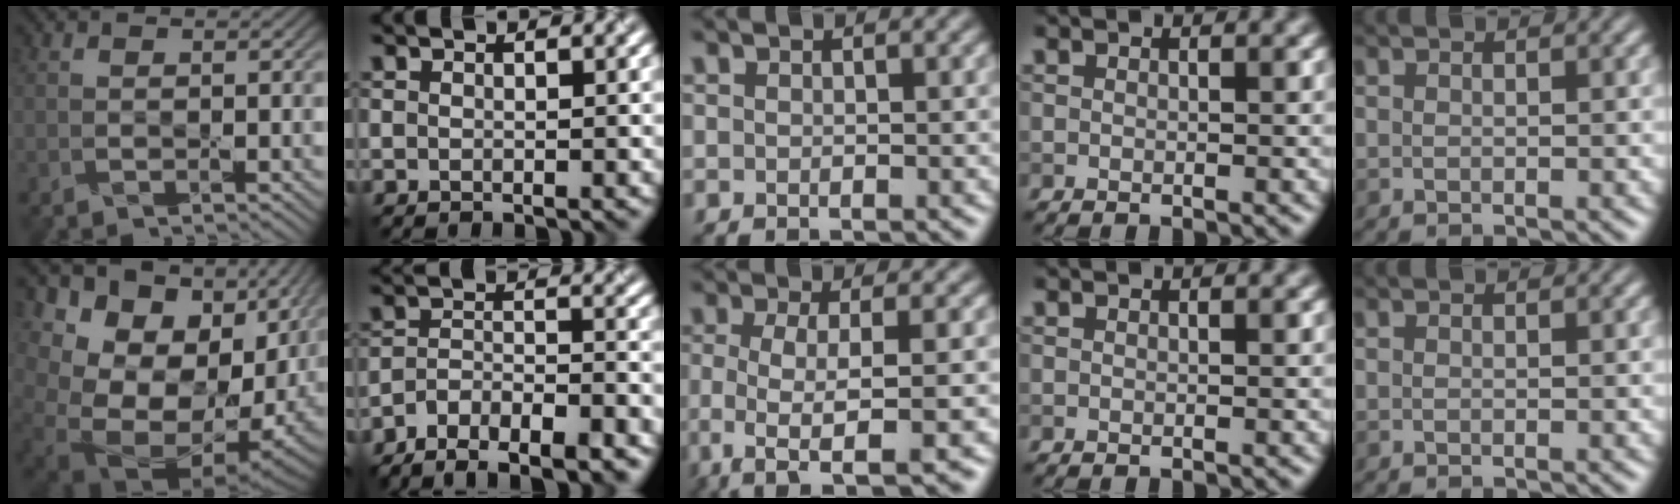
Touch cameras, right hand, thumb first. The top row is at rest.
{"thumb": {"total": 20.8, "force": [-0.6, 16.0, 13.3], "torque": [-0.237, -0.024, 0.028]}, "index": {"total": 8.8, "force": [-7.1, 3.3, 4.1], "torque": [-0.062, 0.003, -0.110]}, "middle": {"total": 5.6, "force": [-1.8, 1.5, 5.1], "torque": [-0.081, -0.007, -0.040]}}